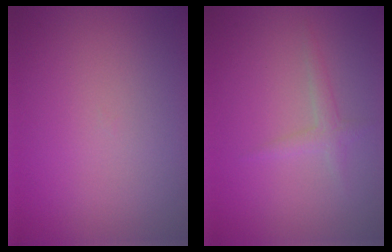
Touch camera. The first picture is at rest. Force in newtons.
{"total": 1.3, "press": 1.3, "slide": 0.0}